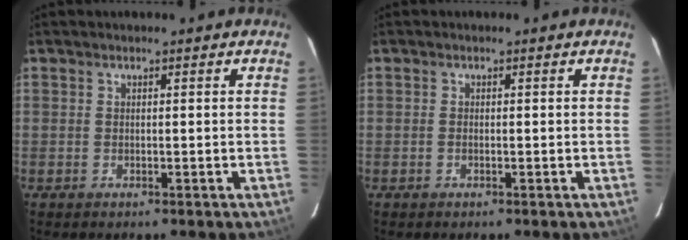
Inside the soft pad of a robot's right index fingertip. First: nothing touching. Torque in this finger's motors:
{"motor_torque": [0.10, 0.04, 0.03, 0.01]}